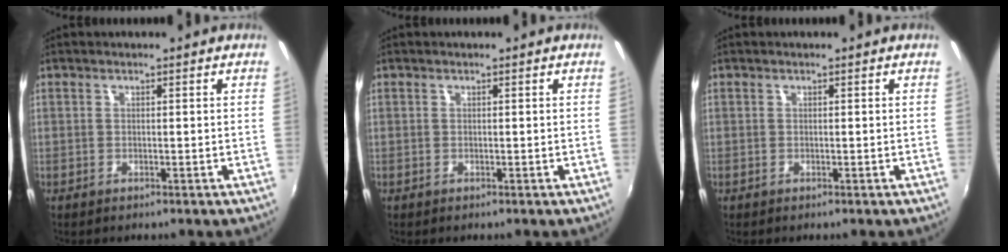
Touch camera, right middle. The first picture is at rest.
{"total": 0.0}
{"total": 0.0}